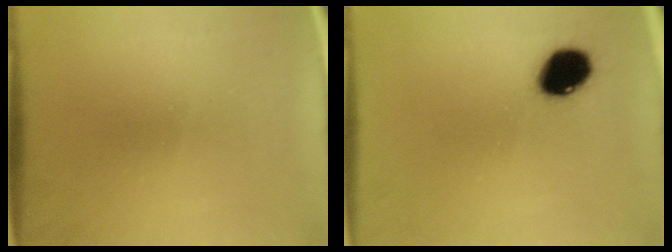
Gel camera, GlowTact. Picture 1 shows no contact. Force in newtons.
{"total": 8.9}